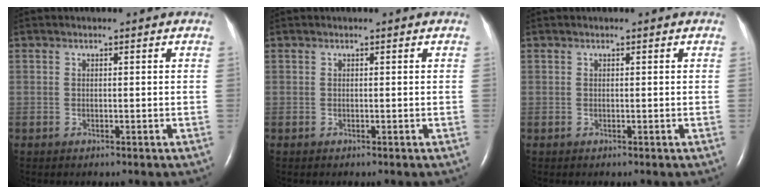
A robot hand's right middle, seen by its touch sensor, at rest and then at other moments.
{"total": 0.0}
{"total": 0.0}